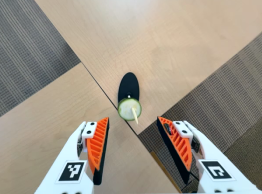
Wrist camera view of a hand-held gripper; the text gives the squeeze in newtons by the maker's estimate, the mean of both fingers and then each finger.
{"total": 0.6, "left": 0.3, "right": 0.9}